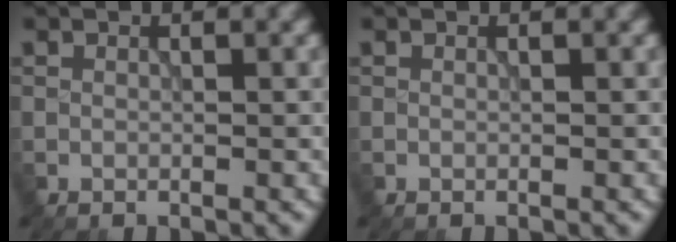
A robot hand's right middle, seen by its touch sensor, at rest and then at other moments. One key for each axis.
{"total": 0.0}